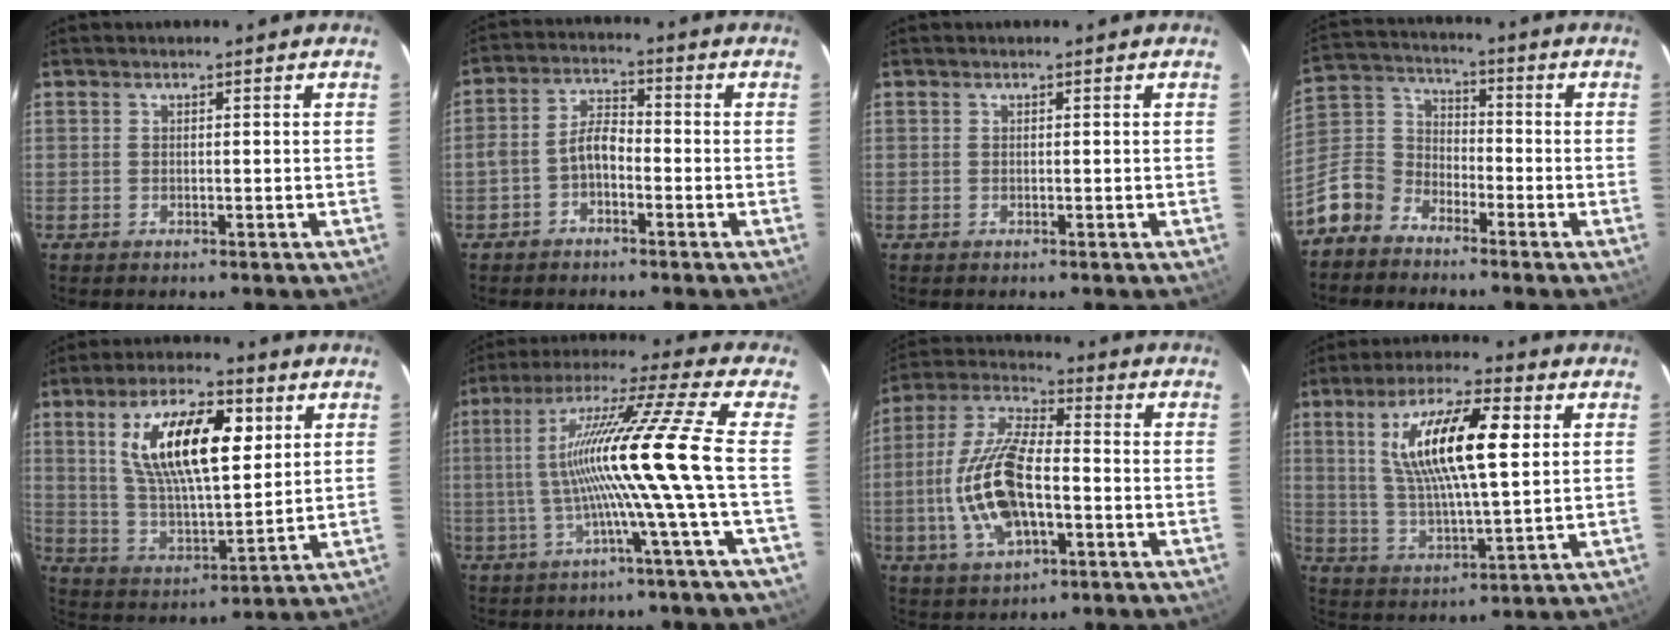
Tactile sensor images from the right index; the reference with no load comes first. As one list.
[{"total": 4.9, "force": [-2.3, 2.5, 3.6], "torque": [-0.076, 0.019, -0.046]}, {"total": 0.0}, {"total": 10.1, "force": [-7.3, 6.5, 2.4], "torque": [-0.069, 0.039, -0.158]}, {"total": 17.6, "force": [5.9, 6.6, 15.2], "torque": [-0.273, 0.015, 0.114]}, {"total": 15.4, "force": [-1.9, -3.5, 14.9], "torque": [-0.258, 0.000, -0.032]}, {"total": 16.0, "force": [-3.3, 6.8, 14.1], "torque": [-0.300, 0.002, -0.062]}, {"total": 16.4, "force": [4.4, 4.3, 15.1], "torque": [-0.279, 0.011, 0.083]}]